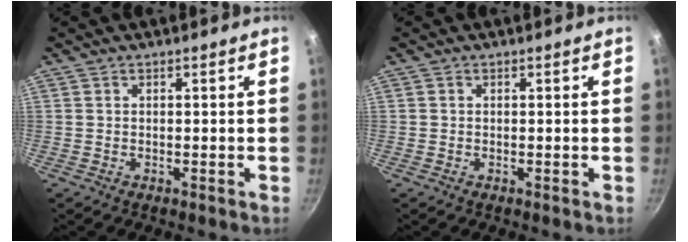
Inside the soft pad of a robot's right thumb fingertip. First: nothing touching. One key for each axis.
{"total": 0.0}